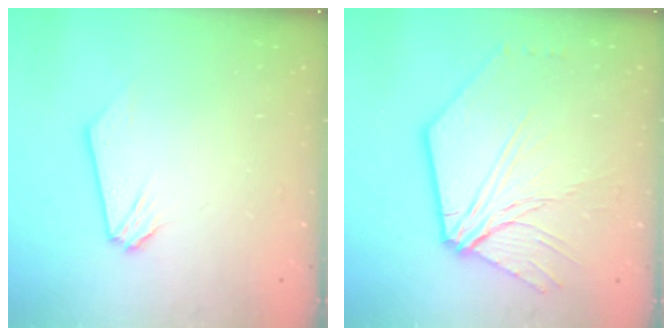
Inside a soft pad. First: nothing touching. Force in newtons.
{"total": 9.0, "press": 8.9, "slide": 1.3}